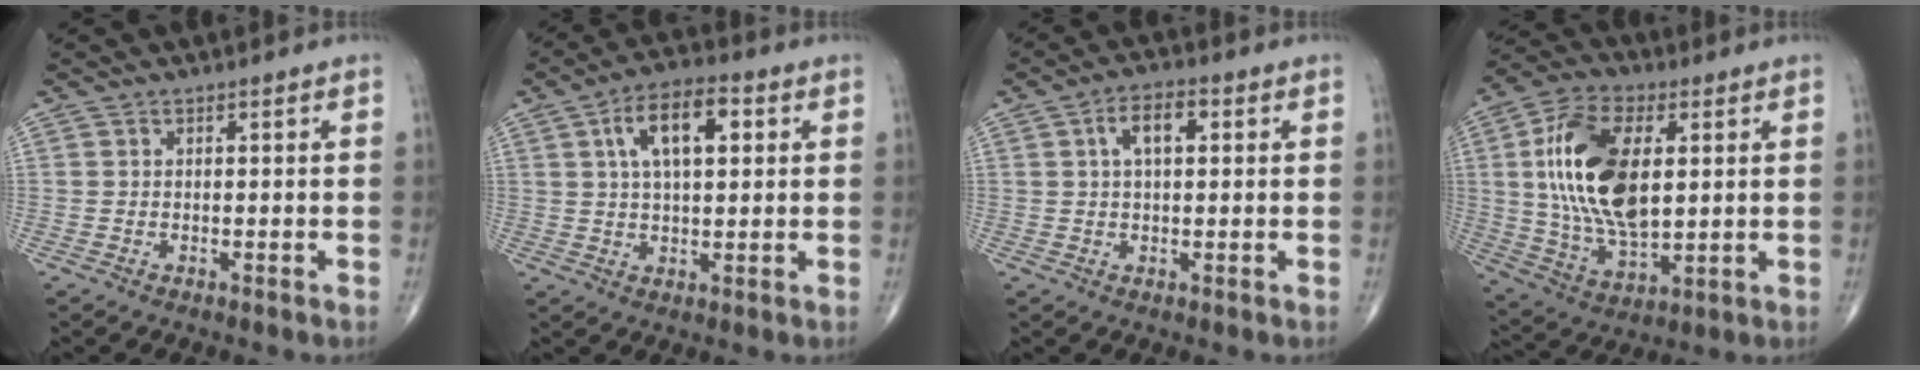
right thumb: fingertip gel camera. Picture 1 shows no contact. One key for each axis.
{"total": 10.8, "fx": 3.2, "fy": 5.1, "fz": 9.0, "tx": -0.143, "ty": 0.009, "tz": 0.050}
{"total": 5.9, "fx": 1.6, "fy": 2.9, "fz": 4.9, "tx": -0.082, "ty": 0.011, "tz": 0.023}
{"total": 19.8, "fx": 3.3, "fy": 10.4, "fz": 16.5, "tx": -0.309, "ty": -0.008, "tz": 0.062}